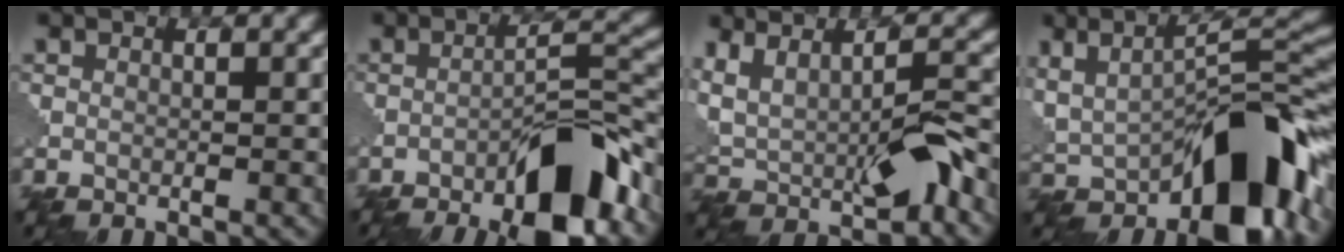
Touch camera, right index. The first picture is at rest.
{"total": 10.5, "force": [-6.7, 3.0, 7.6], "torque": [-0.104, 0.014, -0.116]}
{"total": 7.2, "force": [0.6, 3.1, 6.5], "torque": [-0.126, -0.006, 0.014]}
{"total": 12.2, "force": [-2.3, 5.0, 10.9], "torque": [-0.144, 0.008, -0.038]}